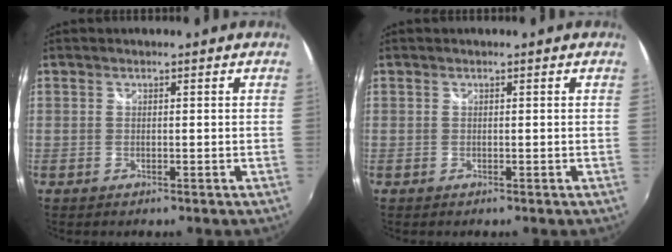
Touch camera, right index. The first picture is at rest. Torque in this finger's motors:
{"motor_torque": [0.00, 0.00, 0.00, 0.00]}